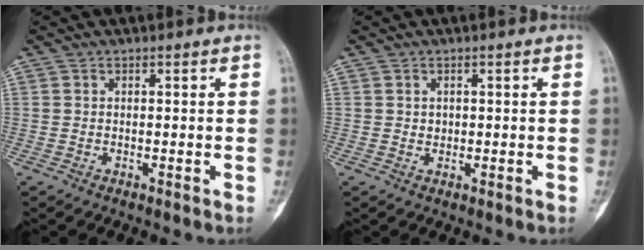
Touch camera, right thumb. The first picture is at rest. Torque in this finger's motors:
{"motor_torque": [0.20, 0.03, 0.52, -0.03, 0.01]}